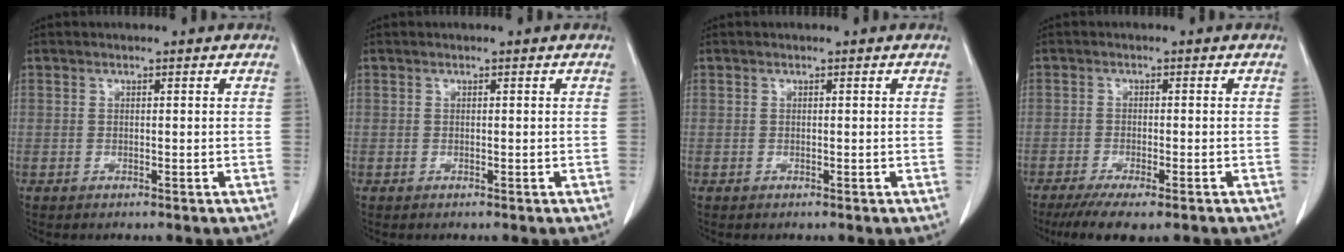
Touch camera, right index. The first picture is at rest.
{"total": 0.0}
{"total": 0.0}
{"total": 8.8, "force": [-6.8, 1.5, 5.5], "torque": [-0.079, -0.018, -0.103]}